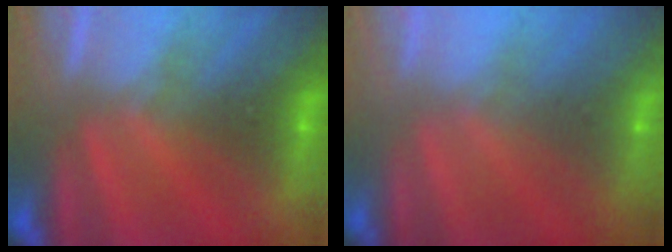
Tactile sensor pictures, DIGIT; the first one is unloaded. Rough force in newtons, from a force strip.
{"total": 9.1}